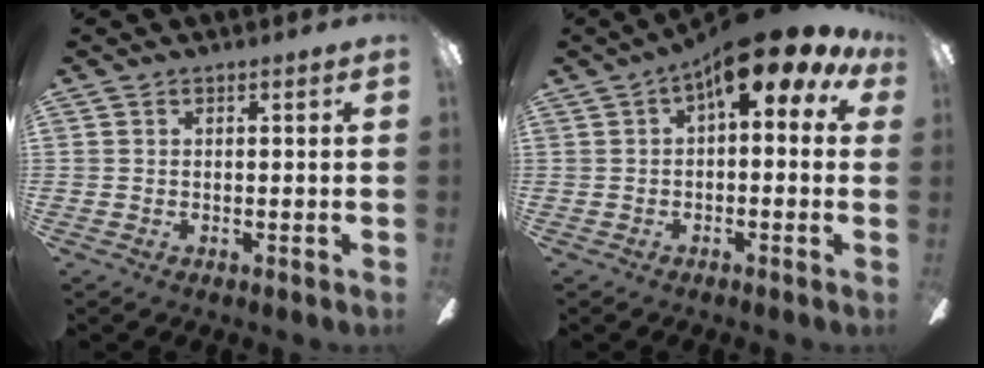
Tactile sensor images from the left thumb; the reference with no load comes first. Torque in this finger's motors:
{"motor_torque": [0.26, 0.65, 2.07, -0.70, 0.22]}